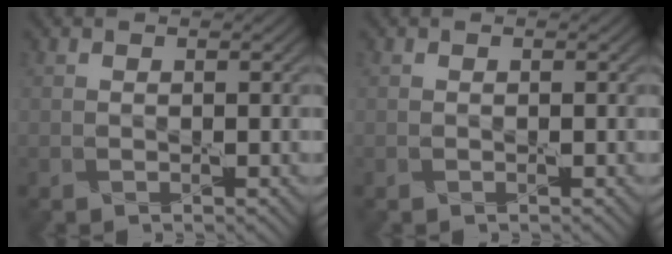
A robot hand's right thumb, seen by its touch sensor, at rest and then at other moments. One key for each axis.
{"total": 0.0}